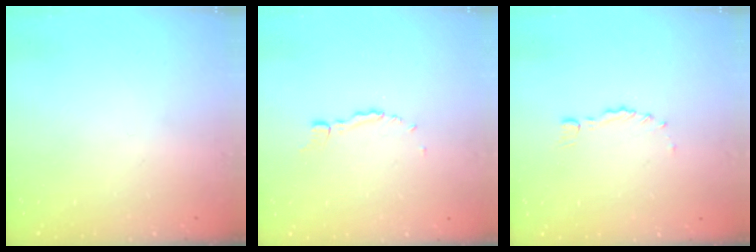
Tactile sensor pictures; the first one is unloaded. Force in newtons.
{"total": 3.9, "press": 3.9, "slide": 0.5}
{"total": 0.0}